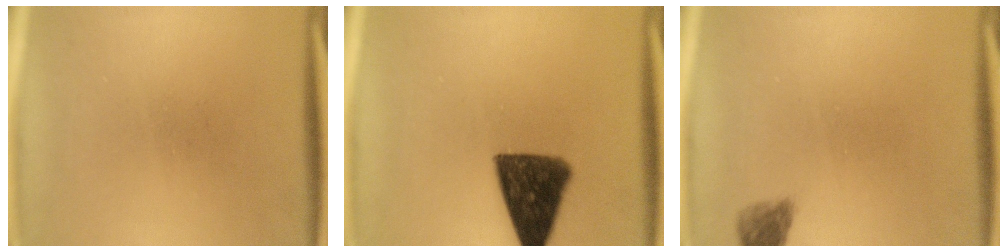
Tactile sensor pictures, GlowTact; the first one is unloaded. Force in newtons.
{"total": 12.2}
{"total": 2.4}